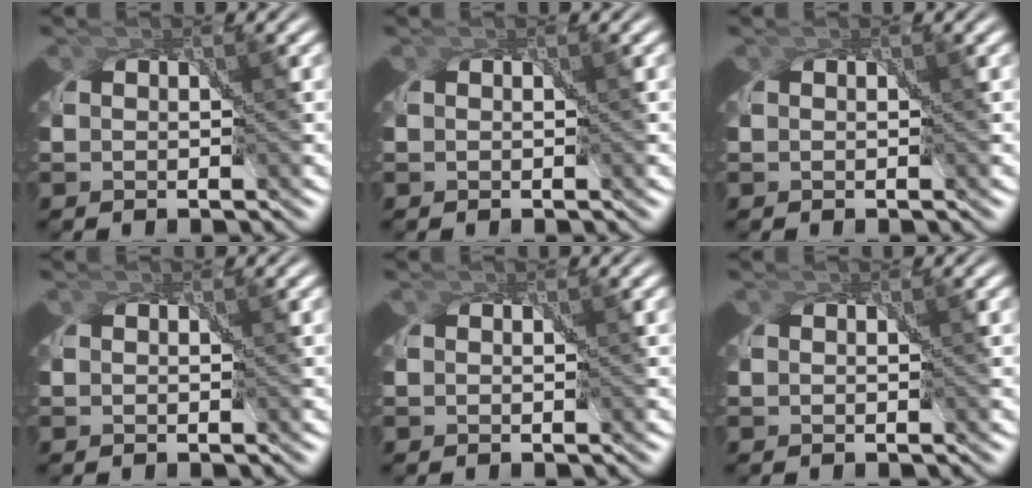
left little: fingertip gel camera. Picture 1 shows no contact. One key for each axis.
{"total": 0.0}
{"total": 0.0}
{"total": 0.0}
{"total": 0.0}
{"total": 0.0}